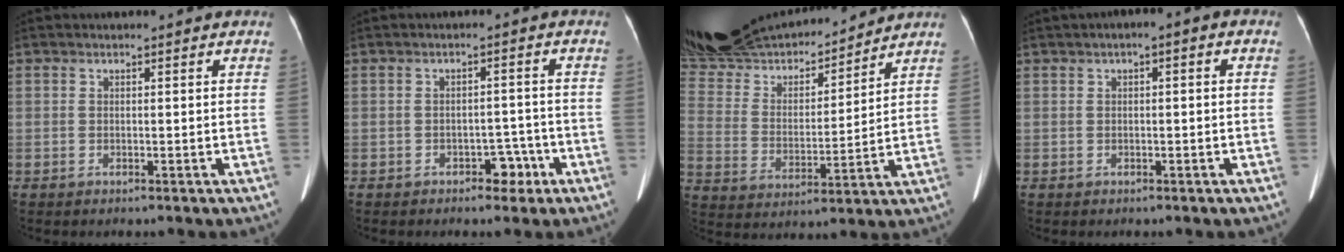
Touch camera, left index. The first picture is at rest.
{"total": 3.3, "force": [-2.1, 2.0, 1.7], "torque": [-0.017, 0.008, -0.025]}
{"total": 26.0, "force": [23.3, 6.6, 9.3], "torque": [-0.214, 0.013, 0.389]}
{"total": 2.5, "force": [0.4, 0.7, 2.3], "torque": [-0.033, 0.016, 0.001]}